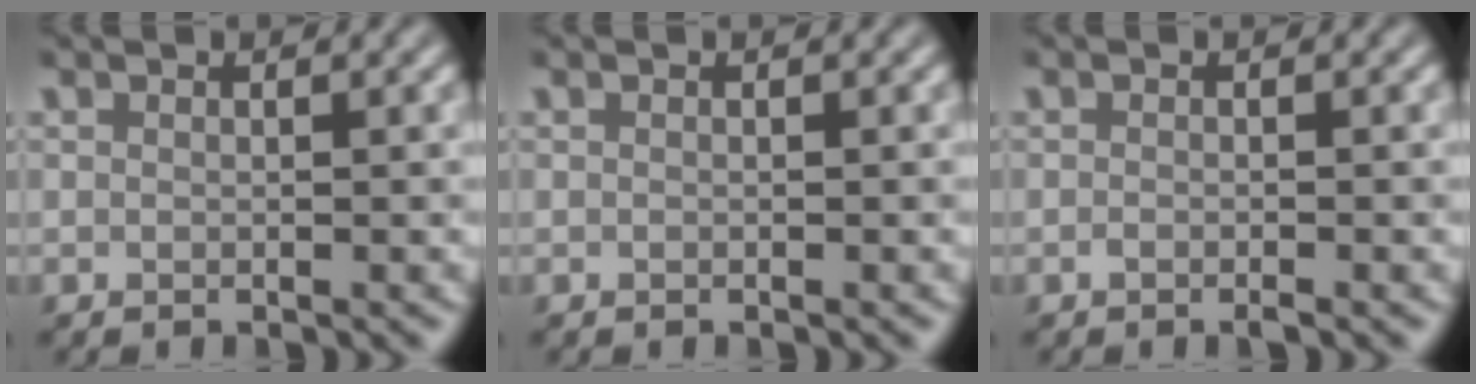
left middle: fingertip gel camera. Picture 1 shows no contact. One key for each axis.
{"total": 0.0}
{"total": 0.9, "fx": -0.5, "fy": 0.1, "fz": 0.7, "tx": -0.011, "ty": -0.001, "tz": -0.011}